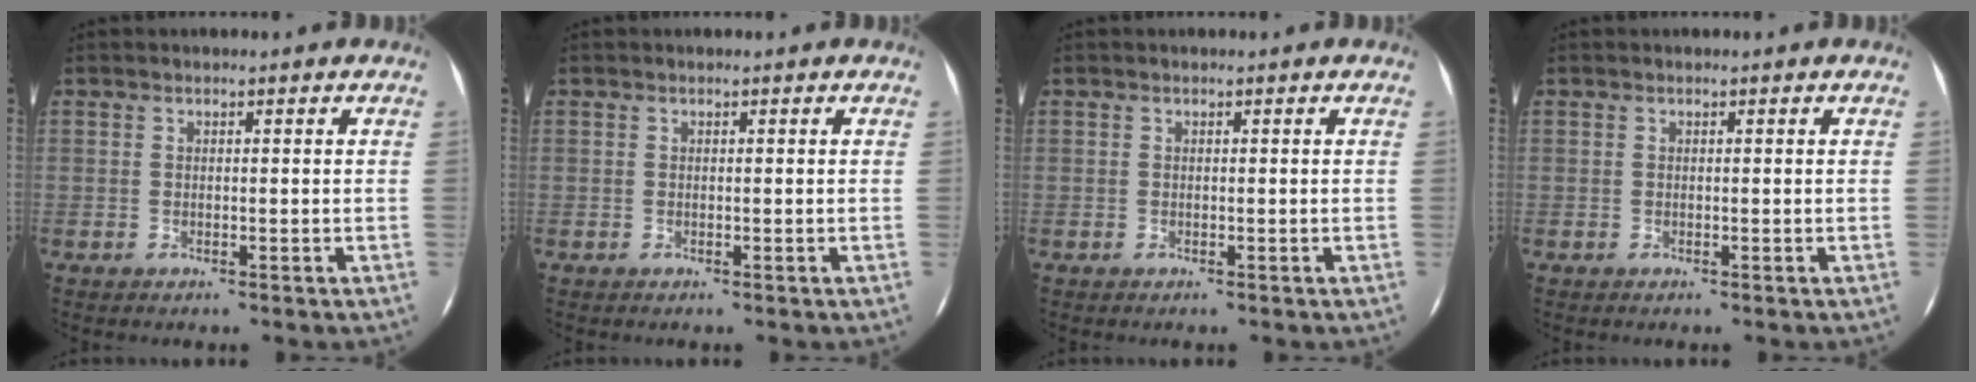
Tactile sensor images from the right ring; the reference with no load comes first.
{"total": 0.0}
{"total": 0.0}
{"total": 0.0}